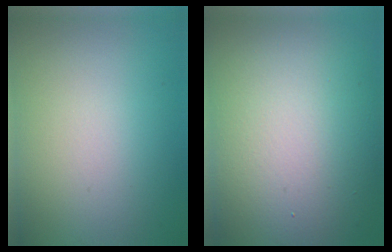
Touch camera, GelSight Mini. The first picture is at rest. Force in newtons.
{"total": 15.7, "press": 15.7, "slide": 1.3}